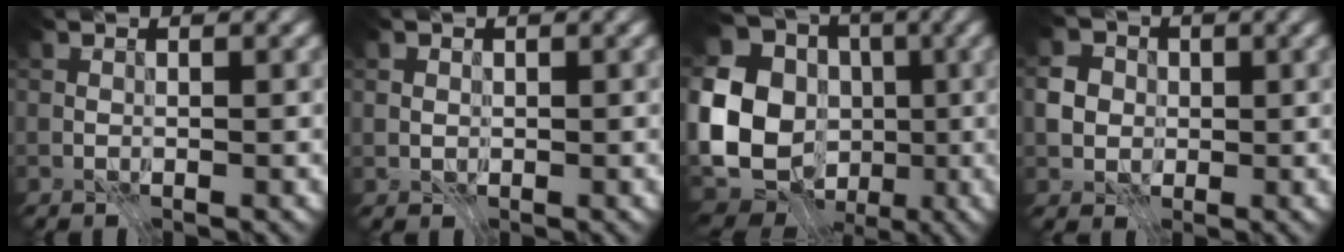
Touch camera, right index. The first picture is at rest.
{"total": 0.8, "force": [0.1, 0.8, 0.2], "torque": [-0.005, -0.001, -0.001]}
{"total": 19.0, "force": [-3.5, 16.6, 8.5], "torque": [-0.208, -0.007, -0.079]}
{"total": 3.8, "force": [-0.4, 3.5, 1.6], "torque": [-0.034, 0.004, -0.016]}